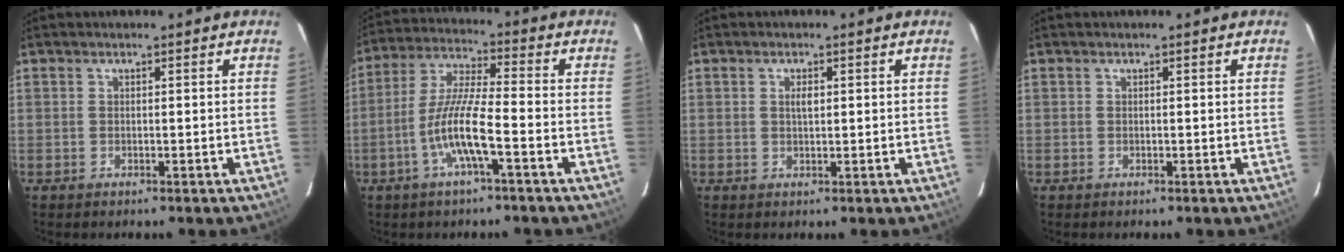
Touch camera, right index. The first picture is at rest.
{"total": 9.9, "force": [-3.9, 0.7, 9.1], "torque": [-0.194, 0.002, -0.077]}
{"total": 1.6, "force": [0.4, 0.7, 1.3], "torque": [-0.024, 0.002, 0.007]}
{"total": 0.0}